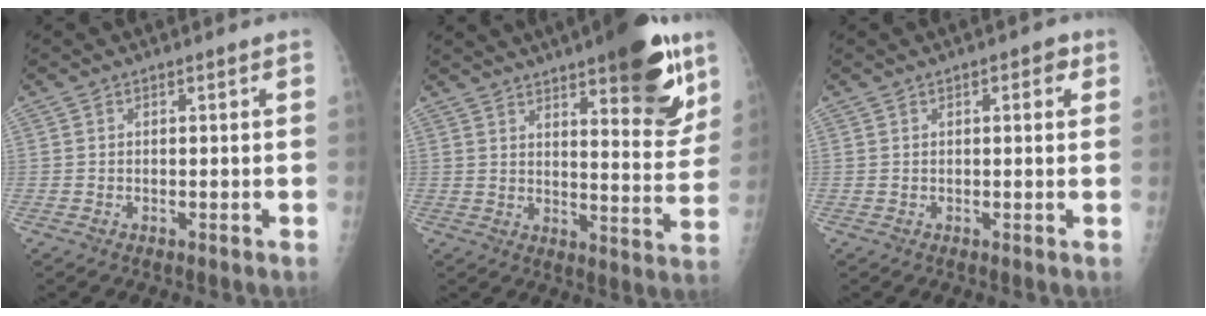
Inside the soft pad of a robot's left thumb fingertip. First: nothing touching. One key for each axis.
{"total": 18.1, "fx": 10.6, "fy": 5.3, "fz": 13.7, "tx": -0.149, "ty": -0.058, "tz": 0.148}
{"total": 2.5, "fx": 1.0, "fy": 1.1, "fz": 2.0, "tx": -0.016, "ty": 0.001, "tz": 0.008}